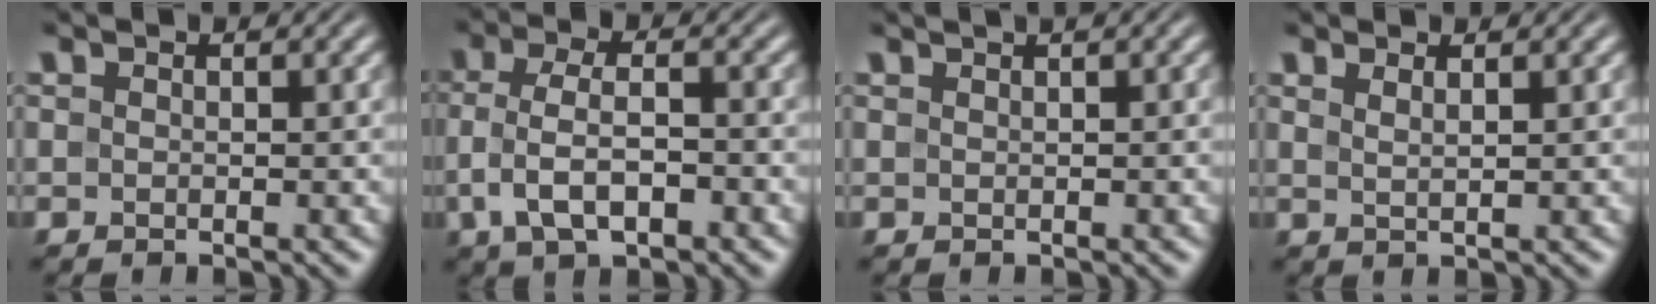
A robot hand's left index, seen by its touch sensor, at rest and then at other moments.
{"total": 5.1, "force": [-1.8, 2.3, 4.1], "torque": [-0.086, 0.001, -0.034]}
{"total": 1.8, "force": [0.8, 0.4, 1.5], "torque": [-0.016, 0.004, 0.007]}
{"total": 1.4, "force": [1.0, 0.3, 0.9], "torque": [-0.011, 0.003, 0.010]}